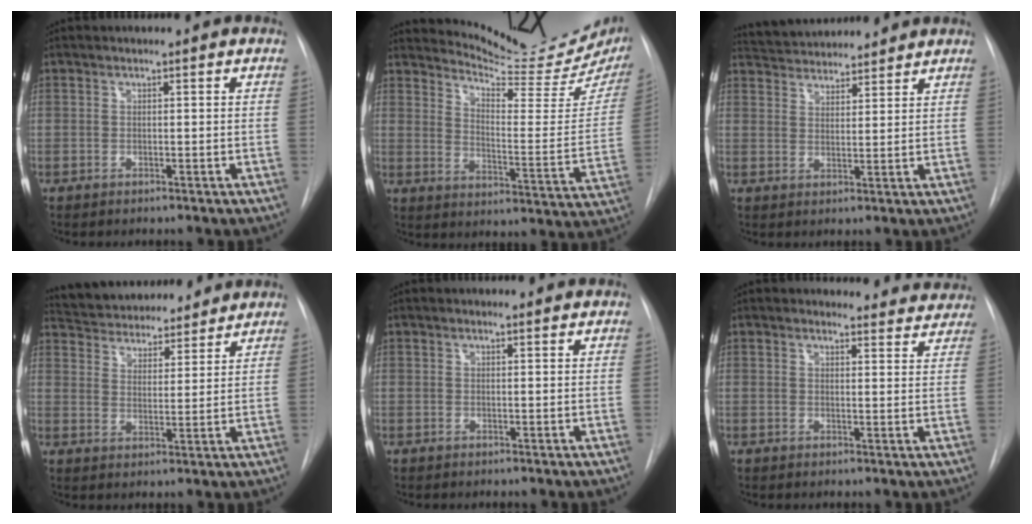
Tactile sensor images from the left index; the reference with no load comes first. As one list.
[{"total": 19.7, "force": [18.6, 1.6, 6.3], "torque": [-0.094, -0.098, 0.233]}, {"total": 11.2, "force": [10.7, 2.1, 2.6], "torque": [-0.043, 0.025, 0.164]}, {"total": 17.2, "force": [15.9, 4.5, 4.9], "torque": [-0.086, 0.023, 0.235]}, {"total": 2.7, "force": [2.7, 0.3, 0.2], "torque": [-0.010, 0.006, 0.026]}, {"total": 8.7, "force": [8.5, 2.1, 0.0], "torque": [0.038, -0.018, 0.068]}]